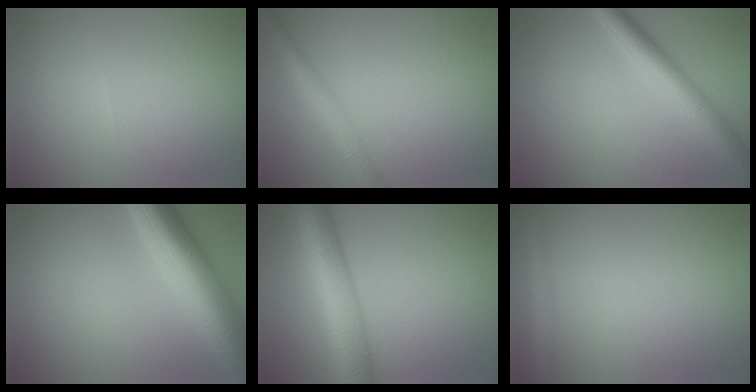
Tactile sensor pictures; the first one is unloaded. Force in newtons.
{"total": 2.8, "press": 2.8, "slide": 0.2}
{"total": 4.8, "press": 4.8, "slide": 0.1}
{"total": 8.9, "press": 8.9, "slide": 0.1}
{"total": 7.4, "press": 7.4, "slide": 0.2}
{"total": 2.1, "press": 2.1, "slide": 0.1}